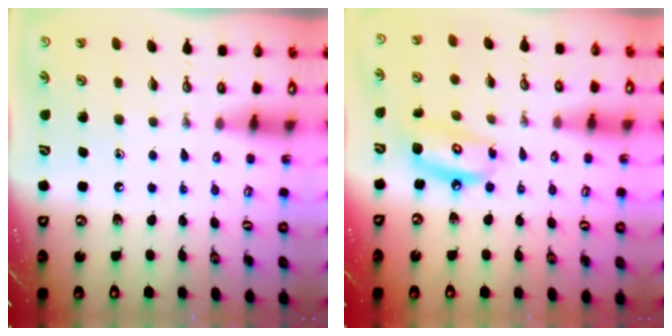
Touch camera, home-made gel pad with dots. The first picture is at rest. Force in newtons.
{"total": 10.1, "press": 10.0, "slide": 1.3}